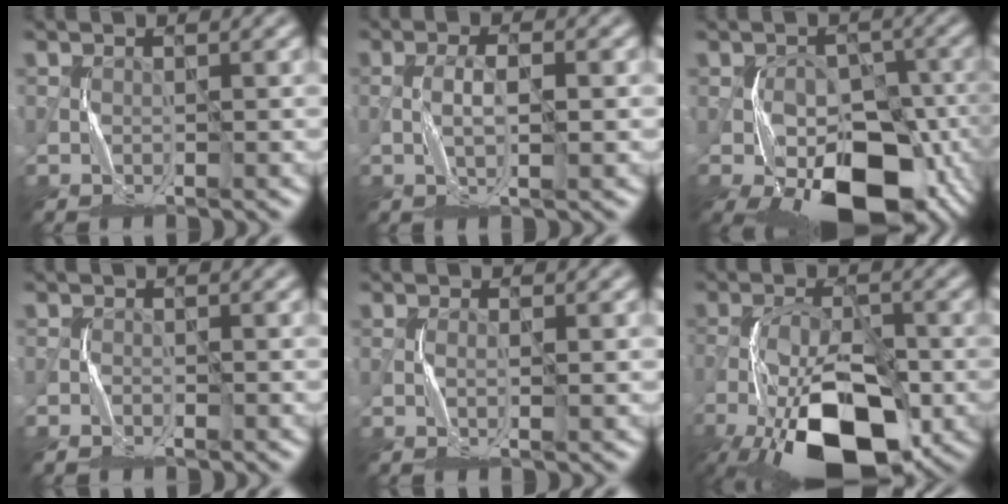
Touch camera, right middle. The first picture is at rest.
{"total": 2.2, "force": [0.1, 0.5, 2.1], "torque": [-0.037, -0.002, 0.004]}
{"total": 14.4, "force": [-7.8, 7.6, 9.4], "torque": [-0.121, -0.017, -0.115]}
{"total": 0.7, "force": [-0.4, -0.1, -0.6], "torque": [0.017, -0.004, -0.007]}
{"total": 0.6, "force": [0.3, -0.2, 0.5], "torque": [-0.005, -0.005, 0.006]}
{"total": 13.7, "force": [-7.2, 5.5, 10.2], "torque": [-0.196, -0.015, -0.129]}